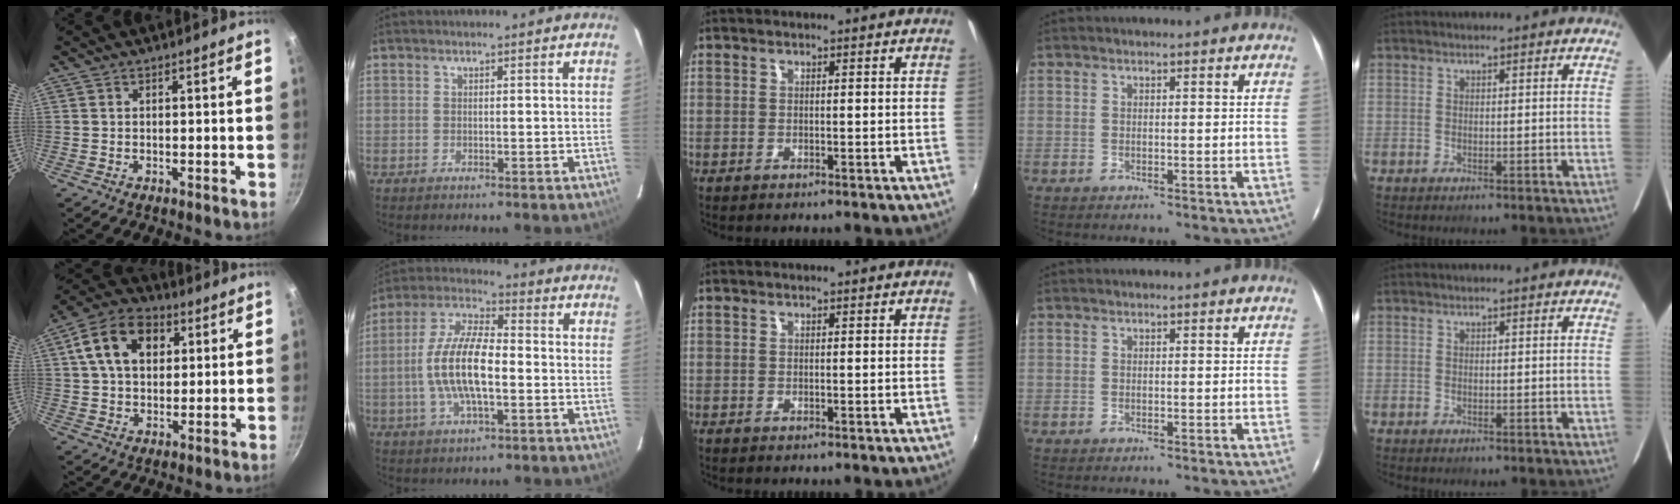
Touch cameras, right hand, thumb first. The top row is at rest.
{"thumb": {"total": 13.6, "force": [4.2, 9.5, 8.8], "torque": [-0.136, 0.012, 0.057]}, "index": {"total": 13.3, "force": [-2.1, 4.9, 12.2], "torque": [-0.250, 0.006, -0.043]}}